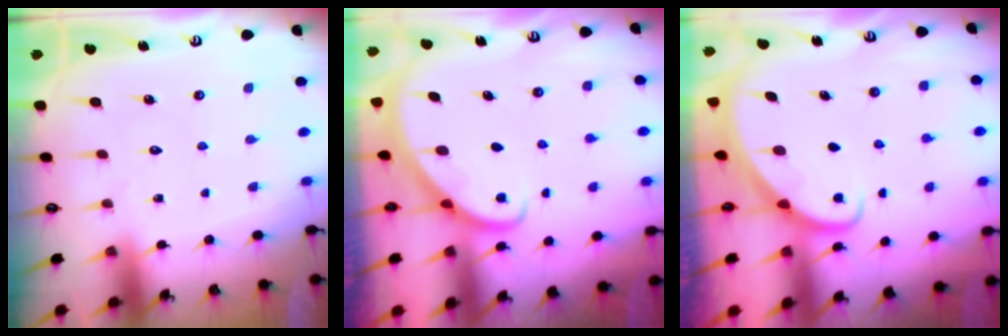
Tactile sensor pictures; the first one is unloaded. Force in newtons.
{"total": 2.9, "press": 2.9, "slide": 0.2}
{"total": 2.4, "press": 2.4, "slide": 0.2}